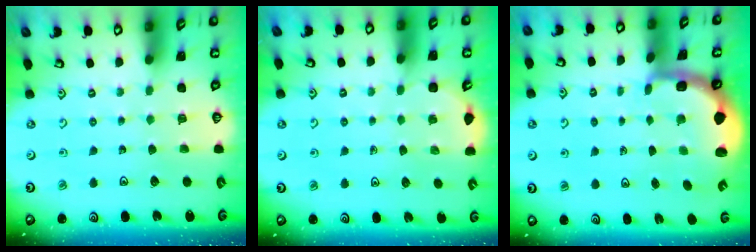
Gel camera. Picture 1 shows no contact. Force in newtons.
{"total": 2.2, "press": 2.0, "slide": 1.1}
{"total": 2.2, "press": 2.0, "slide": 0.8}